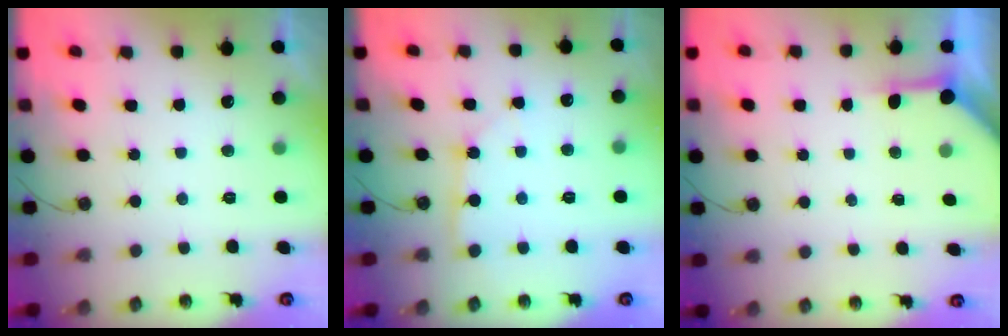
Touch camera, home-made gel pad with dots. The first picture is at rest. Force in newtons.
{"total": 3.2, "press": 3.2, "slide": 0.2}
{"total": 3.8, "press": 3.8, "slide": 0.5}